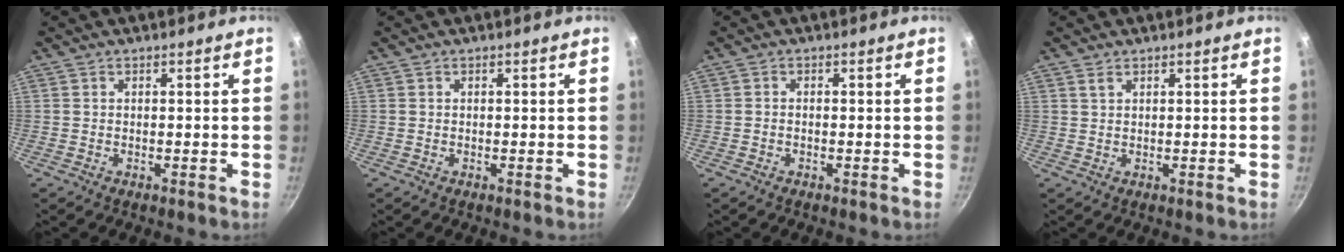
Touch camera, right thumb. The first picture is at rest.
{"total": 0.0}
{"total": 0.7, "force": [-0.3, 0.4, 0.5], "torque": [-0.010, 0.005, -0.008]}
{"total": 1.2, "force": [0.8, 0.6, 0.7], "torque": [-0.013, -0.002, 0.017]}